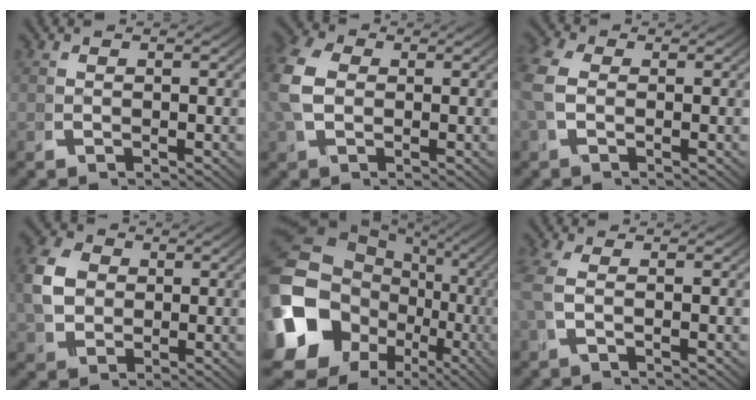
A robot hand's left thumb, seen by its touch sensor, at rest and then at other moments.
{"total": 5.4, "force": [0.7, 4.2, 3.5], "torque": [-0.106, -0.013, 0.021]}
{"total": 3.5, "force": [0.1, 2.6, 2.3], "torque": [-0.079, -0.009, 0.005]}
{"total": 5.5, "force": [0.9, 4.3, 3.3], "torque": [-0.087, -0.013, 0.026]}
{"total": 20.6, "force": [-2.1, 16.8, 11.8], "torque": [-0.274, -0.088, -0.008]}
{"total": 2.5, "force": [-0.2, 0.8, 2.4], "torque": [-0.071, 0.000, -0.001]}